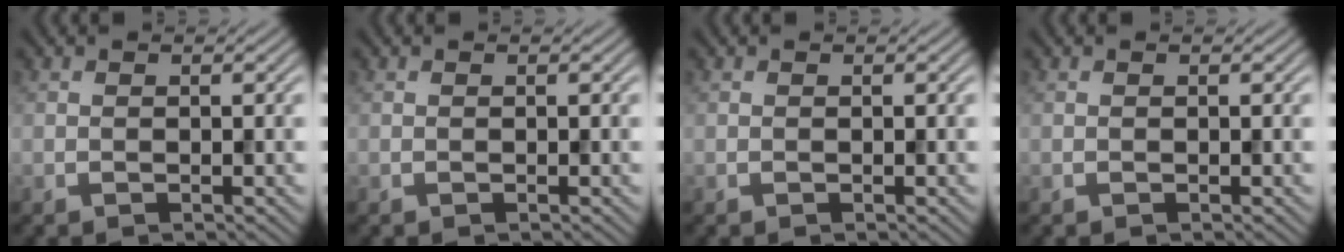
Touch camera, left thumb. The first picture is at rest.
{"total": 0.0}
{"total": 0.0}
{"total": 0.0}